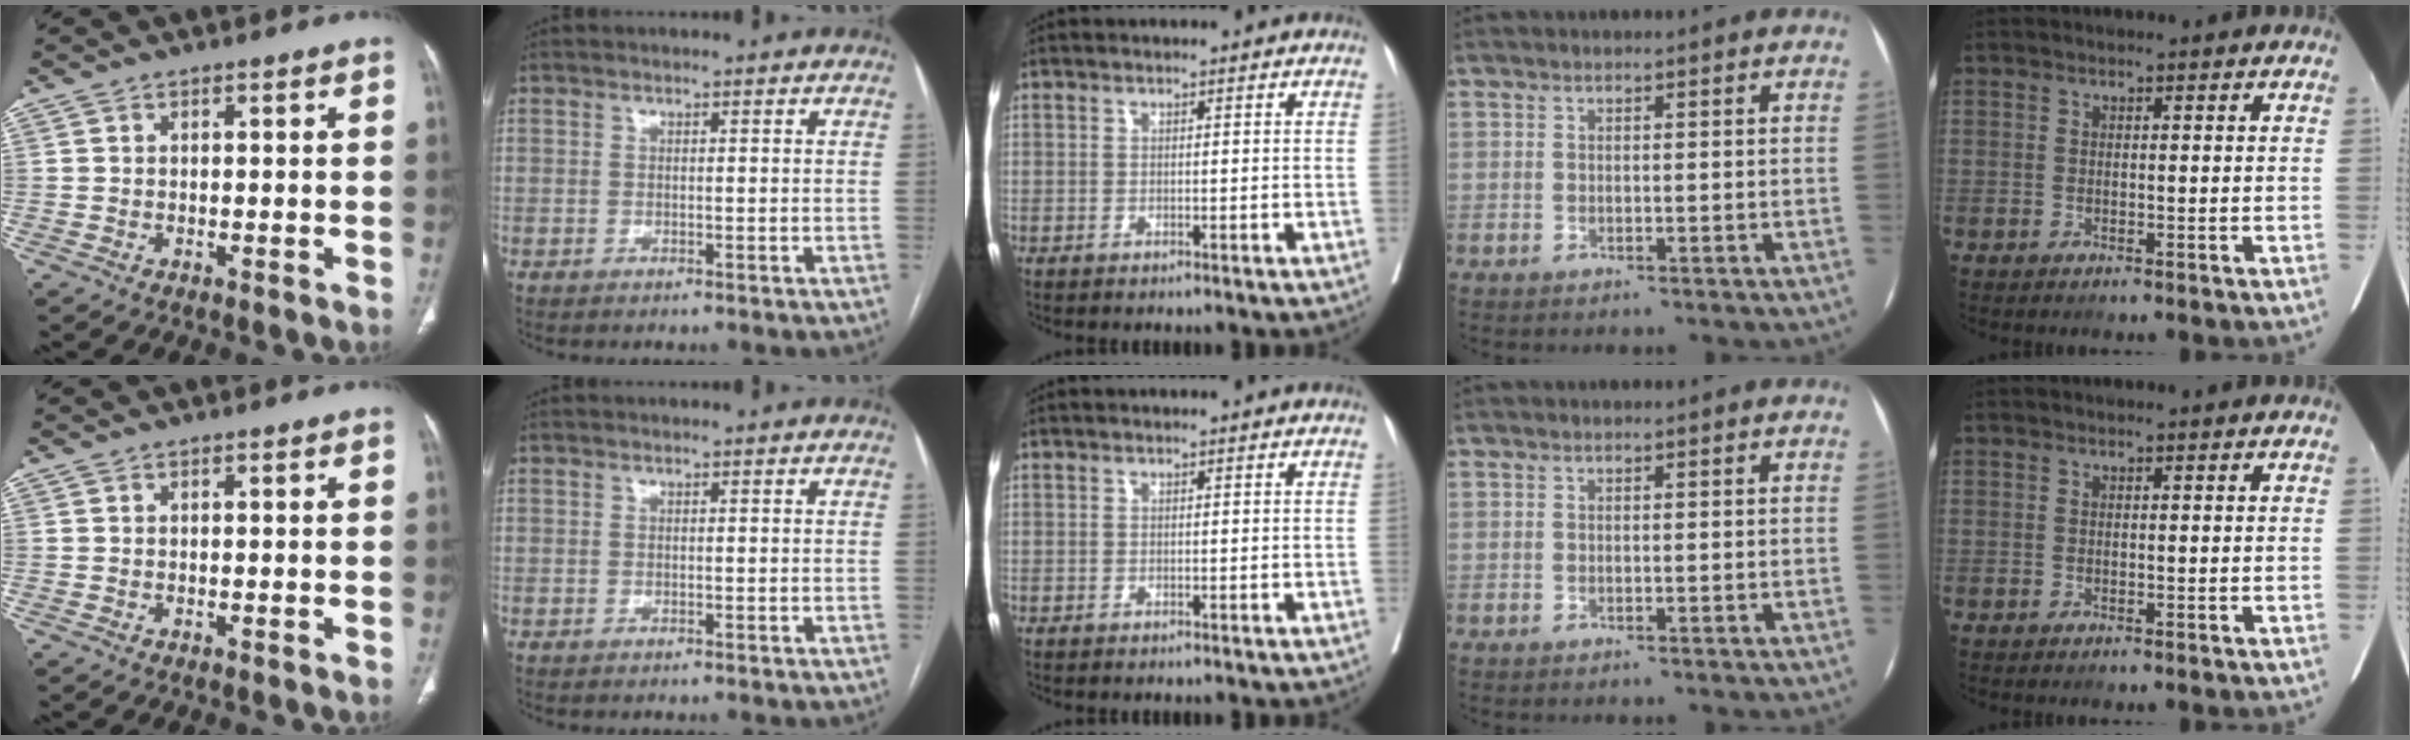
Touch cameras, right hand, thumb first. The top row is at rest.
{}